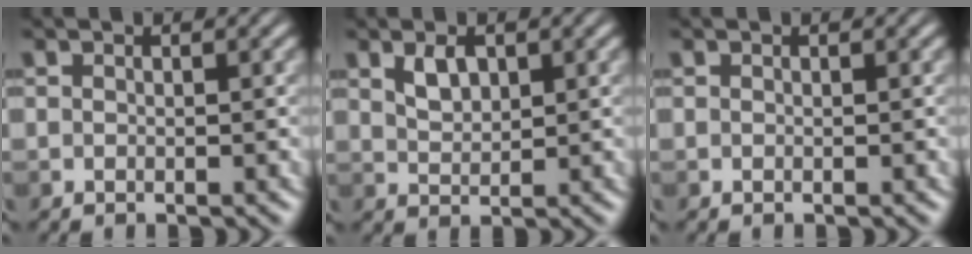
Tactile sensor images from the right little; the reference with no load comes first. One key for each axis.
{"total": 1.6, "fx": 0.5, "fy": 0.9, "fz": 1.2, "tx": -0.032, "ty": 0.001, "tz": 0.014}
{"total": 0.0}